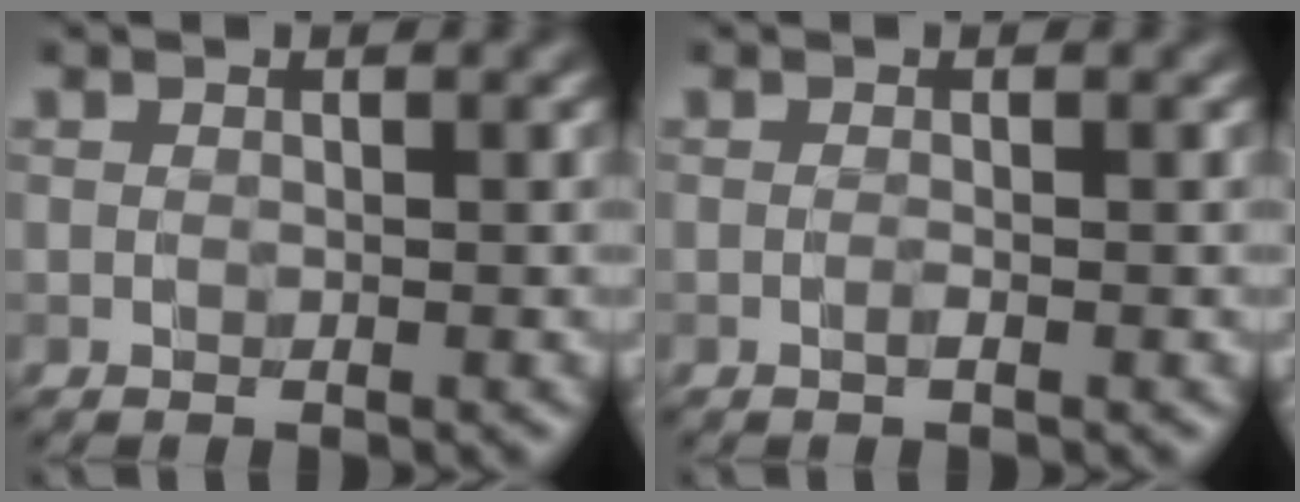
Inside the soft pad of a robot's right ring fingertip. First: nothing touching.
{"total": 0.6, "force": [-0.2, 0.1, 0.6], "torque": [-0.010, -0.002, -0.006]}